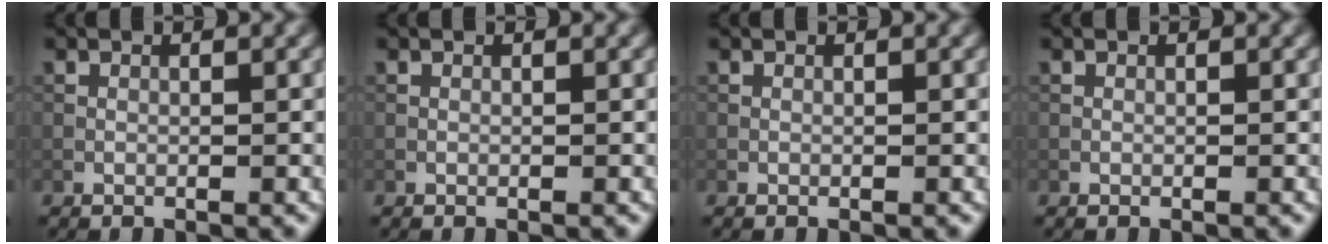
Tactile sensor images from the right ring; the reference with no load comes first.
{"total": 0.0}
{"total": 0.0}
{"total": 0.0}